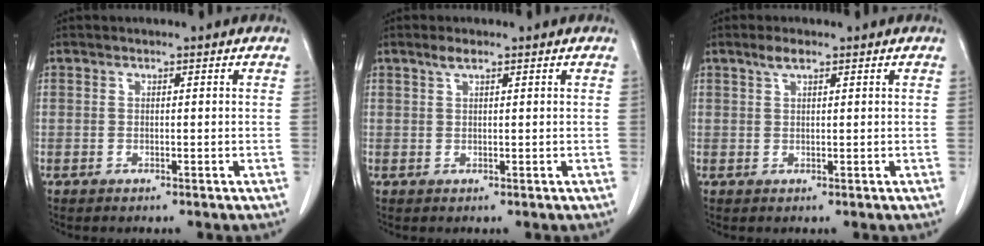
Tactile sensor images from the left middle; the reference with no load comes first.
{"total": 1.5, "force": [1.0, 0.2, 1.0], "torque": [-0.024, 0.004, 0.021]}
{"total": 2.0, "force": [1.4, 0.4, 1.4], "torque": [-0.032, 0.006, 0.027]}